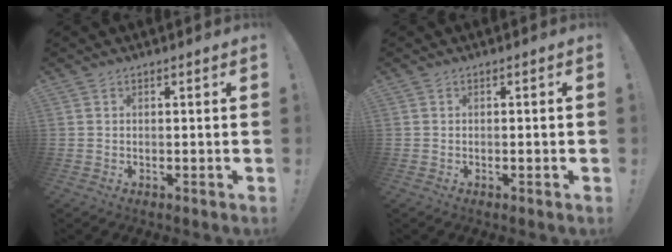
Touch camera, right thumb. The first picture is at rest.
{"total": 1.2, "force": [-0.5, -0.2, 1.0], "torque": [-0.018, 0.000, -0.008]}